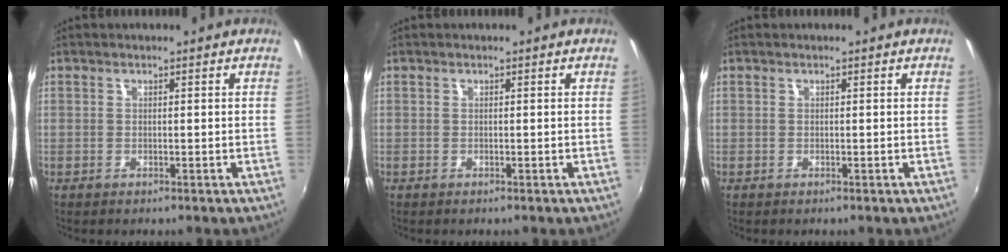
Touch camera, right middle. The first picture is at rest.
{"total": 0.0}
{"total": 0.0}